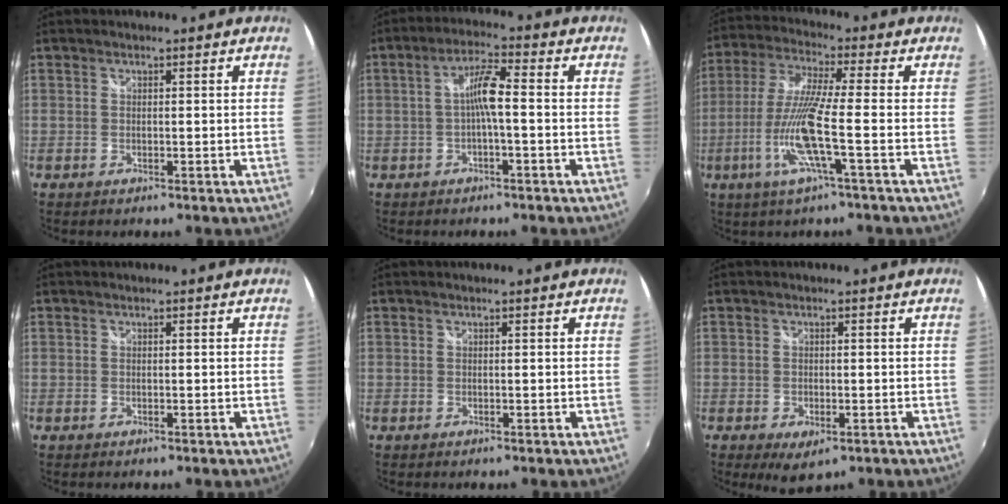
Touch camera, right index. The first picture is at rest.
{"total": 5.2, "force": [-0.9, 0.4, 5.1], "torque": [-0.103, 0.013, -0.017]}
{"total": 11.2, "force": [-3.8, -0.7, 10.5], "torque": [-0.216, -0.008, -0.070]}
{"total": 0.0}
{"total": 0.0}
{"total": 4.6, "force": [-2.3, 2.5, 3.1], "torque": [-0.062, -0.019, -0.033]}